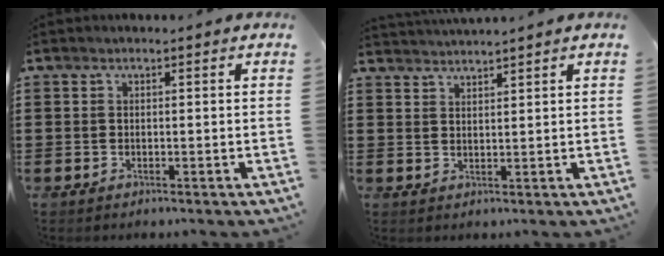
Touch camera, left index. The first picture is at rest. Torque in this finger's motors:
{"motor_torque": [0.09, 0.09, 0.30, 0.11]}